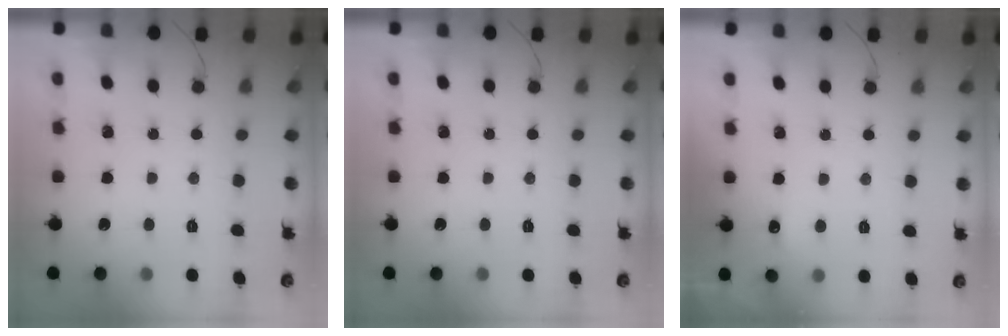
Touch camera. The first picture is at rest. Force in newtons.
{"total": 0.0}
{"total": 4.2, "press": 4.0, "slide": 1.2}